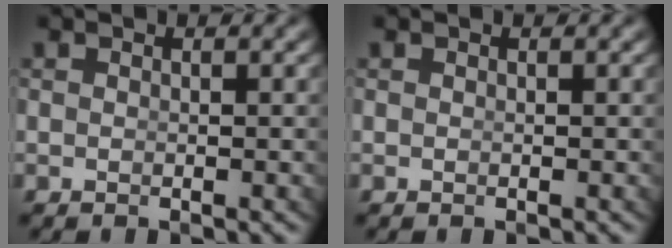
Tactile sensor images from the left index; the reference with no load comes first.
{"total": 0.0}